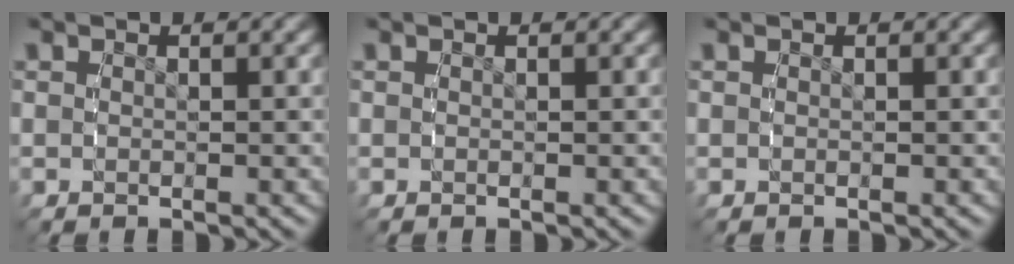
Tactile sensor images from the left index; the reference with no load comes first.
{"total": 0.0}
{"total": 0.0}